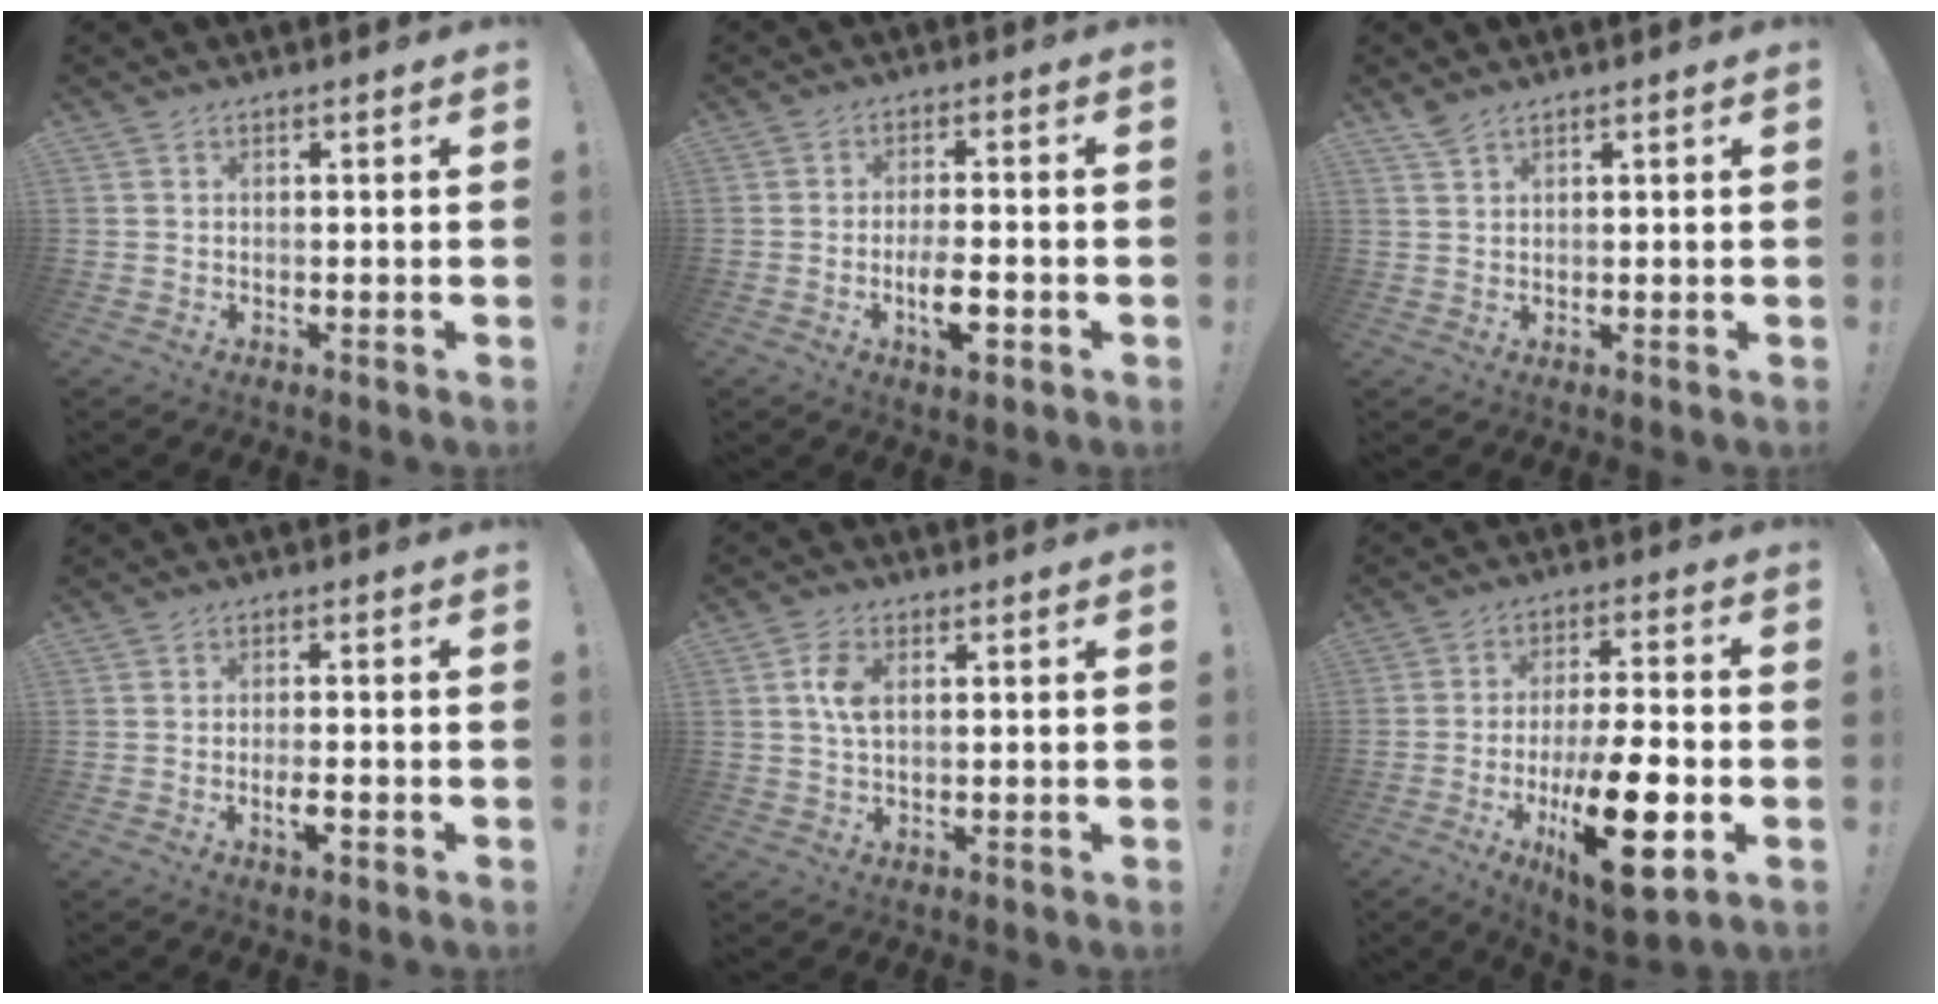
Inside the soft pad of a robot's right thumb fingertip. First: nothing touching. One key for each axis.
{"total": 7.8, "fx": -2.7, "fy": 2.4, "fz": 6.9, "tx": -0.132, "ty": 0.006, "tz": -0.044}
{"total": 2.6, "fx": 2.3, "fy": 0.8, "fz": 1.0, "tx": -0.017, "ty": -0.010, "tz": 0.042}
{"total": 3.2, "fx": -1.6, "fy": 0.7, "fz": 2.7, "tx": -0.056, "ty": 0.002, "tz": -0.026}
{"total": 5.8, "fx": 1.4, "fy": 3.3, "fz": 4.6, "tx": -0.084, "ty": 0.001, "tz": 0.021}
{"total": 19.3, "fx": -6.4, "fy": 5.9, "fz": 17.2, "tx": -0.282, "ty": 0.025, "tz": -0.094}